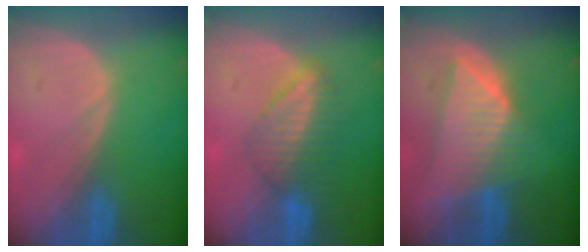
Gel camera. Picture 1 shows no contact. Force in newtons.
{"total": 6.5, "press": 5.9, "slide": 2.7}
{"total": 8.4, "press": 7.6, "slide": 3.7}